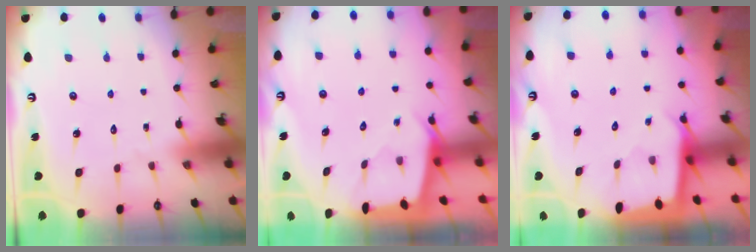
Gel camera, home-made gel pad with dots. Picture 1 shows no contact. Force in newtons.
{"total": 2.4, "press": 2.4, "slide": 0.3}
{"total": 2.5, "press": 2.5, "slide": 0.1}